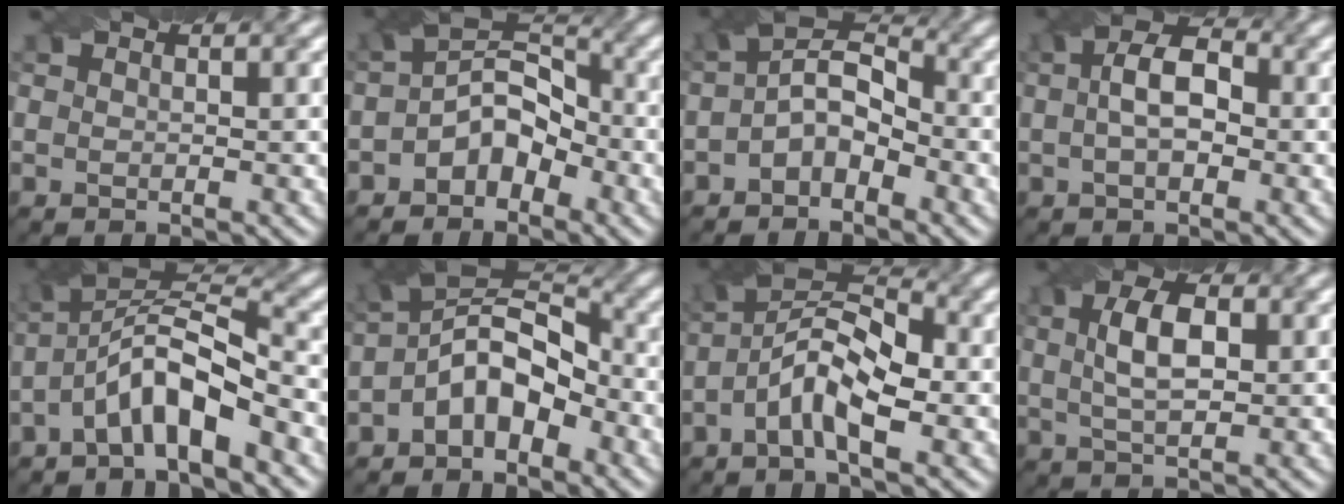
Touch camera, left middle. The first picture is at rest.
{"total": 4.8, "force": [-2.1, 3.2, 2.9], "torque": [-0.040, 0.009, -0.045]}
{"total": 4.7, "force": [-1.4, 2.9, 3.4], "torque": [-0.058, 0.011, -0.034]}
{"total": 5.0, "force": [0.4, 2.8, 4.1], "torque": [-0.066, 0.017, -0.006]}
{"total": 6.4, "force": [-2.8, 1.9, 5.4], "torque": [-0.097, 0.014, -0.062]}
{"total": 6.6, "force": [-2.5, 3.8, 4.8], "torque": [-0.077, 0.017, -0.056]}
{"total": 6.3, "force": [-1.7, 2.4, 5.5], "torque": [-0.106, 0.019, -0.040]}
{"total": 4.8, "force": [1.1, 2.2, 4.2], "torque": [-0.083, 0.006, 0.018]}